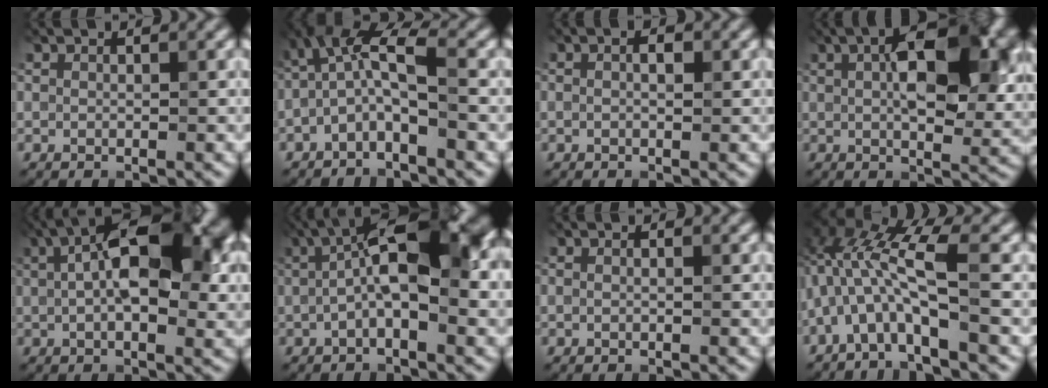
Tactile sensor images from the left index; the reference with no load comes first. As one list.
[{"total": 4.1, "force": [-1.2, 1.0, 3.8], "torque": [-0.078, 0.019, -0.036]}, {"total": 1.3, "force": [0.4, 0.6, 1.1], "torque": [-0.014, 0.000, -0.001]}, {"total": 10.7, "force": [2.5, 5.0, 9.1], "torque": [-0.128, 0.016, 0.034]}, {"total": 13.1, "force": [2.9, 6.1, 11.3], "torque": [-0.156, 0.036, 0.031]}, {"total": 10.7, "force": [0.7, 3.7, 10.0], "torque": [-0.157, 0.032, 0.000]}, {"total": 0.0}, {"total": 7.0, "force": [-1.0, 1.6, 6.7], "torque": [-0.148, 0.021, -0.034]}]